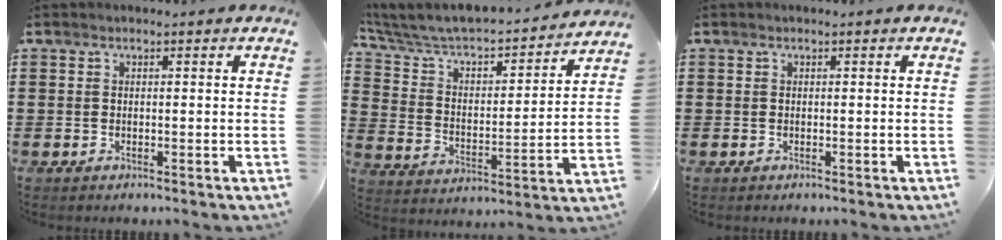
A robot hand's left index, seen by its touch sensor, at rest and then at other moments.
{"total": 5.2, "force": [4.8, 1.5, 1.6], "torque": [-0.059, -0.045, 0.073]}
{"total": 0.0}